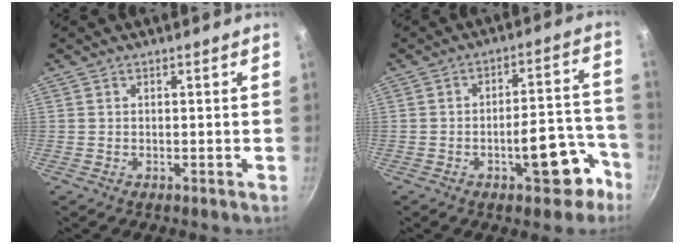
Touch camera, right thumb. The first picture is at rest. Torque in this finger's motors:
{"motor_torque": [2.27, 1.94, 0.72, -0.53, 0.04]}